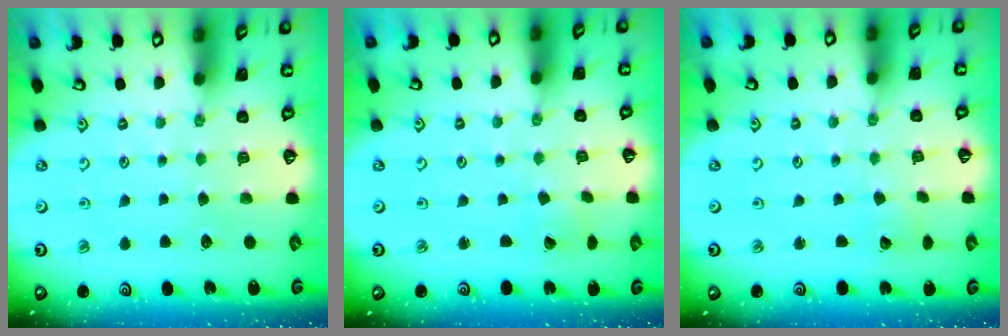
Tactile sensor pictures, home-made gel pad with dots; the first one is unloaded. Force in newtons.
{"total": 0.0}
{"total": 2.5, "press": 2.5, "slide": 0.3}